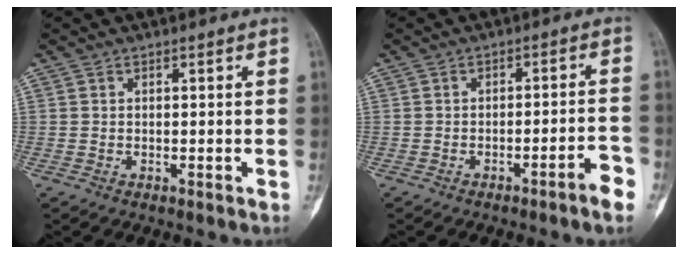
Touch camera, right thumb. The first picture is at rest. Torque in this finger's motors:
{"motor_torque": [0.00, 0.13, -0.24, 0.09, -0.08]}